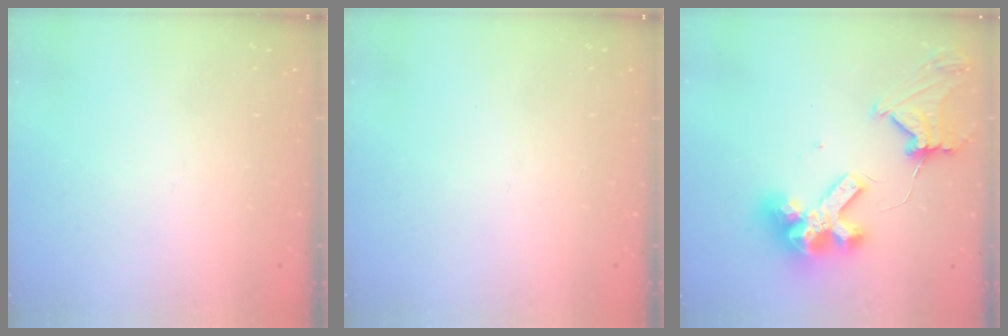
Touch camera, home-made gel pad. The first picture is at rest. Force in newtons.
{"total": 0.0}
{"total": 15.9, "press": 15.8, "slide": 1.6}